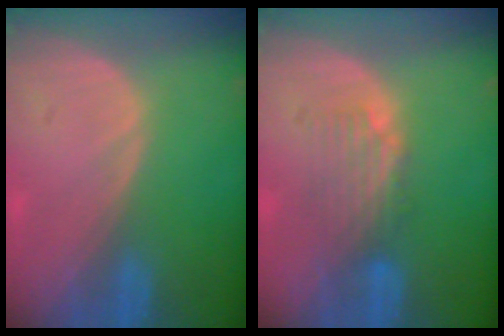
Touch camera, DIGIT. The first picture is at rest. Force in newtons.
{"total": 4.7, "press": 3.9, "slide": 2.5}